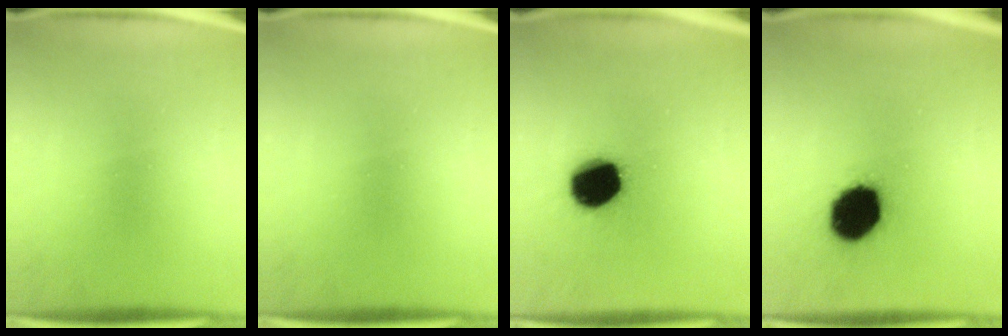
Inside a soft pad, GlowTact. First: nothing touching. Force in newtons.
{"total": 0.0}
{"total": 15.2}
{"total": 15.7}